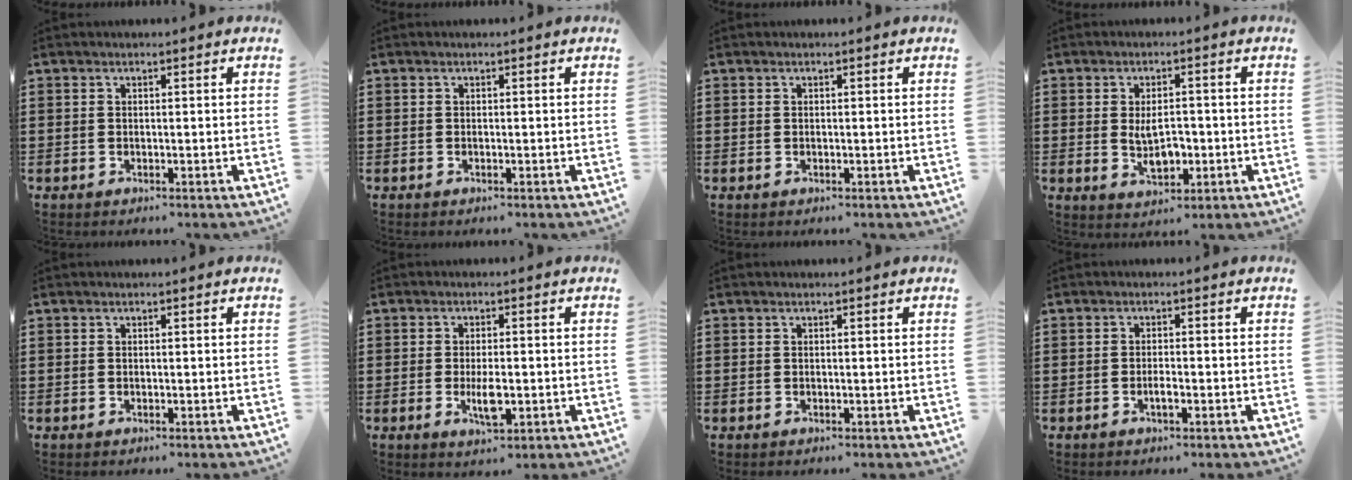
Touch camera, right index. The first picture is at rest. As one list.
[{"total": 0.0}, {"total": 0.0}, {"total": 5.3, "force": [-0.4, 2.8, 4.5], "torque": [-0.082, 0.001, -0.011]}, {"total": 0.0}, {"total": 4.3, "force": [-0.9, 1.4, 3.9], "torque": [-0.081, -0.002, -0.019]}, {"total": 0.0}, {"total": 1.6, "force": [-0.7, 0.5, 1.4], "torque": [-0.027, 0.000, -0.011]}]